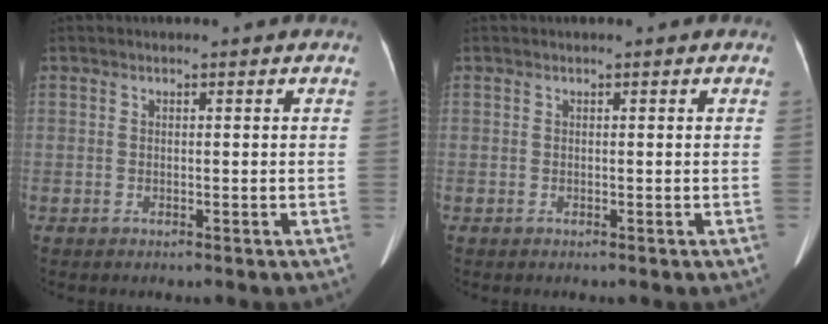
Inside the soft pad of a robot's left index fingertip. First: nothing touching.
{"total": 0.0}